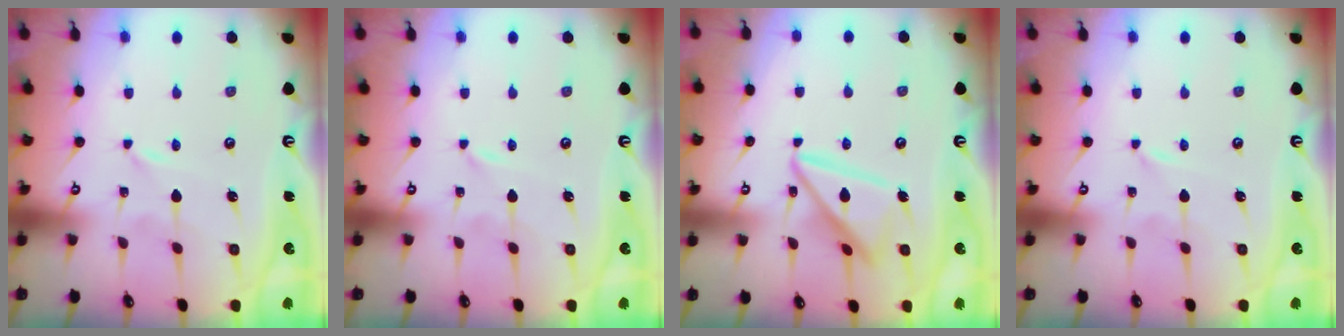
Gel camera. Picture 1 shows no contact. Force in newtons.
{"total": 0.0}
{"total": 15.7, "press": 15.6, "slide": 1.5}
{"total": 0.0}